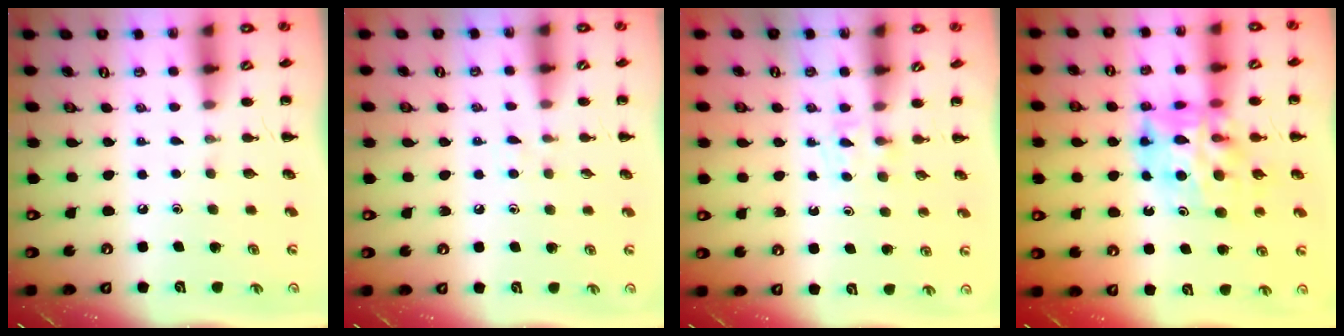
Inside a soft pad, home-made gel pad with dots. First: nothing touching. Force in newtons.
{"total": 4.7, "press": 4.3, "slide": 1.9}
{"total": 2.8, "press": 2.5, "slide": 1.1}
{"total": 13.5, "press": 12.9, "slide": 4.0}